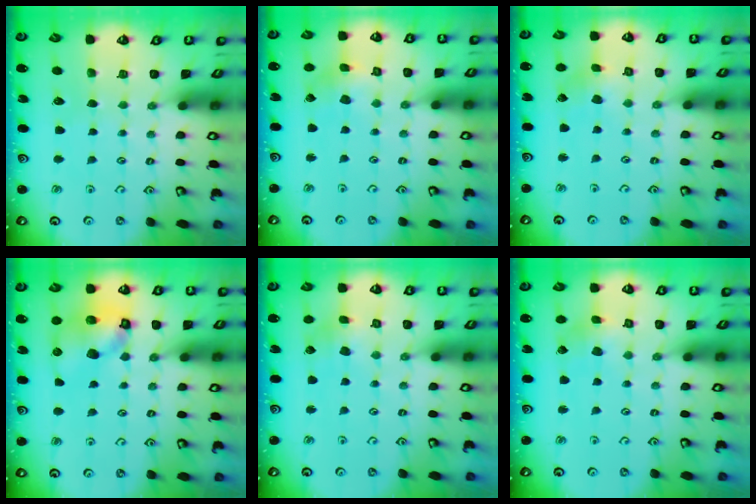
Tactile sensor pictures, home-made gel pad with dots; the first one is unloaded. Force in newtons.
{"total": 2.2, "press": 2.2, "slide": 0.3}
{"total": 2.0, "press": 2.0, "slide": 0.3}
{"total": 11.9, "press": 11.7, "slide": 1.9}
{"total": 2.9, "press": 2.9, "slide": 0.1}
{"total": 2.8, "press": 2.7, "slide": 0.4}